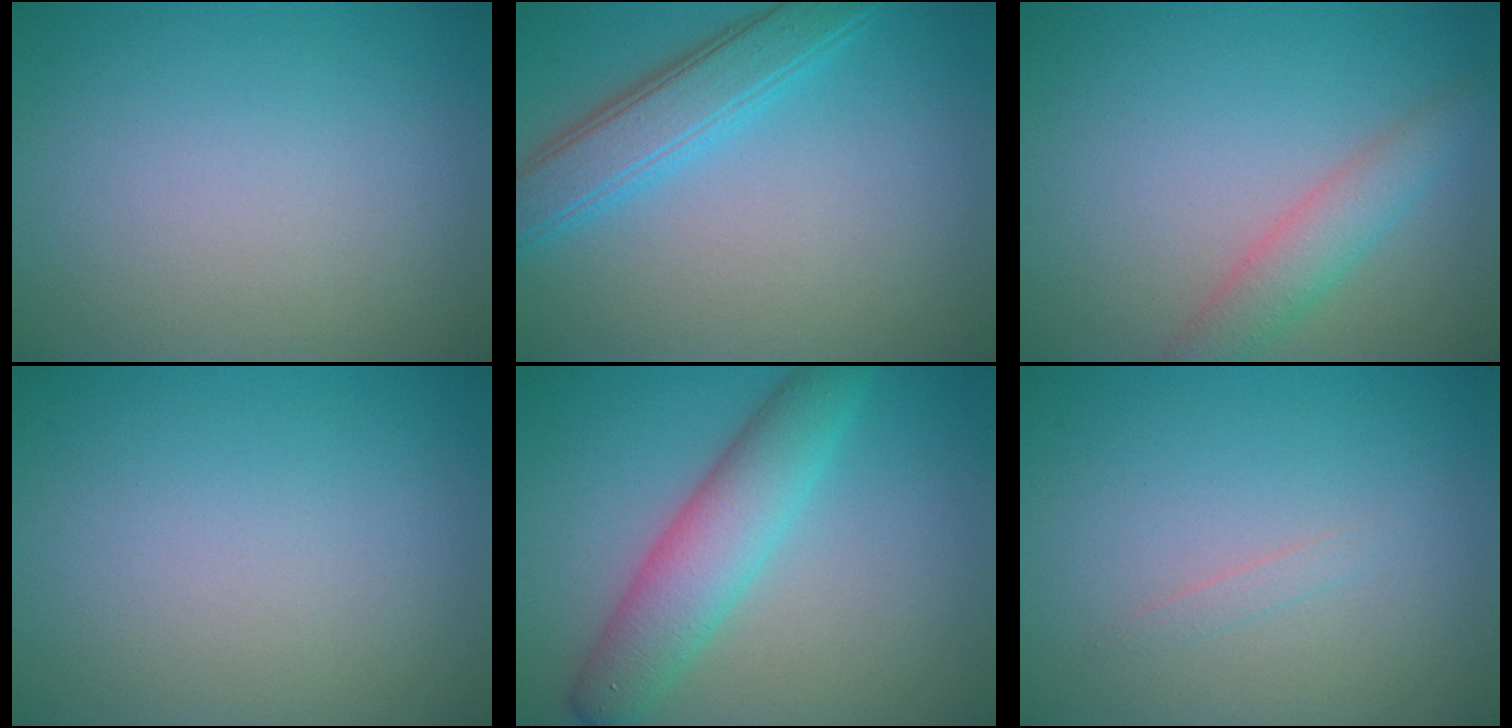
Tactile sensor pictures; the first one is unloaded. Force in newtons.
{"total": 4.4, "press": 4.4, "slide": 0.2}
{"total": 2.9, "press": 2.9, "slide": 0.1}
{"total": 0.0}
{"total": 5.4, "press": 5.4, "slide": 0.2}
{"total": 0.6, "press": 0.6, "slide": 0.0}